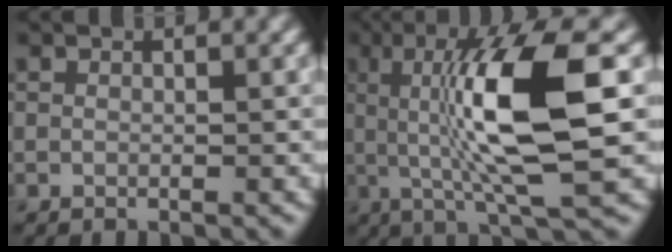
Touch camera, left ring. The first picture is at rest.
{"total": 10.1, "force": [1.0, 2.2, 9.8], "torque": [-0.164, -0.002, 0.023]}